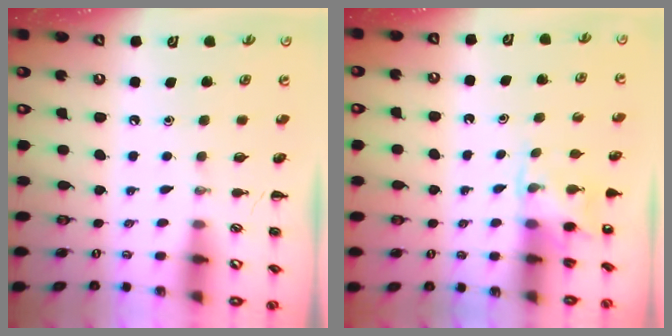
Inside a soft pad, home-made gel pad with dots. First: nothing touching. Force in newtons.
{"total": 5.6, "press": 5.4, "slide": 1.5}